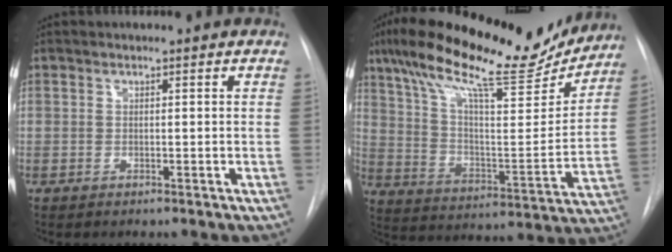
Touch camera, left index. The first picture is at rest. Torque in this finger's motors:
{"motor_torque": [1.05, -1.09, 0.81, 0.21]}